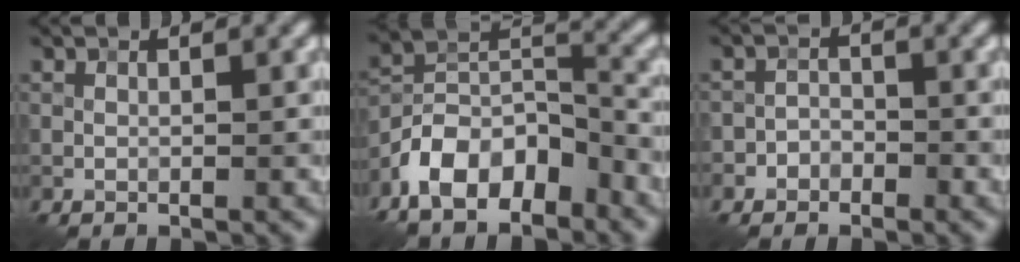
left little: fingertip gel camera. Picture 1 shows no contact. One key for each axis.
{"total": 8.5, "fx": -5.8, "fy": 3.8, "fz": 4.8, "tx": -0.082, "ty": 0.003, "tz": -0.121}
{"total": 1.9, "fx": -1.2, "fy": 1.5, "fz": 0.3, "tx": 0.018, "ty": 0.010, "tz": -0.031}